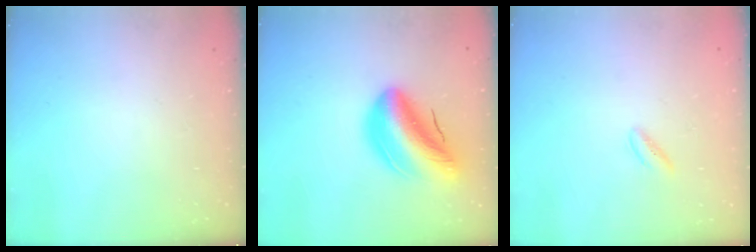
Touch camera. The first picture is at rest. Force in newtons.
{"total": 14.8, "press": 14.2, "slide": 4.0}
{"total": 0.8, "press": 0.5, "slide": 0.6}